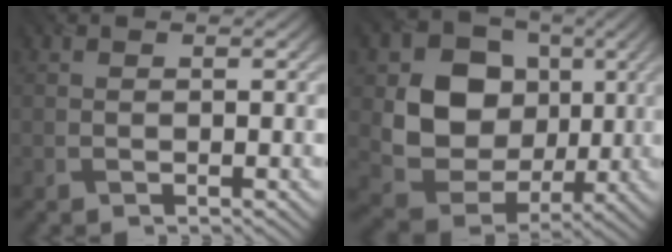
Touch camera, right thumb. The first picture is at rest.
{"total": 11.9, "force": [1.7, 10.0, 6.2], "torque": [-0.130, -0.007, 0.024]}